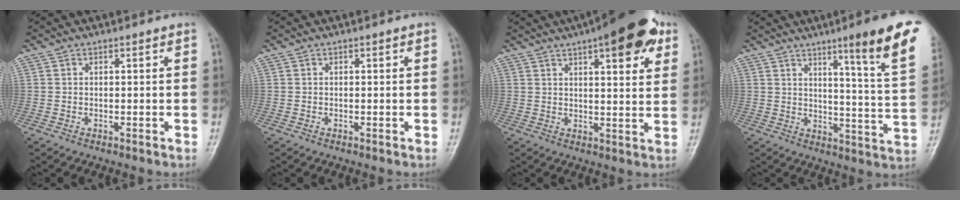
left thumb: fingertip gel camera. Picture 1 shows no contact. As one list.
[{"total": 0.0}, {"total": 15.4, "force": [8.1, 5.1, 12.0], "torque": [-0.135, -0.014, 0.104]}, {"total": 16.8, "force": [9.3, 0.9, 14.0], "torque": [-0.168, -0.054, 0.122]}]